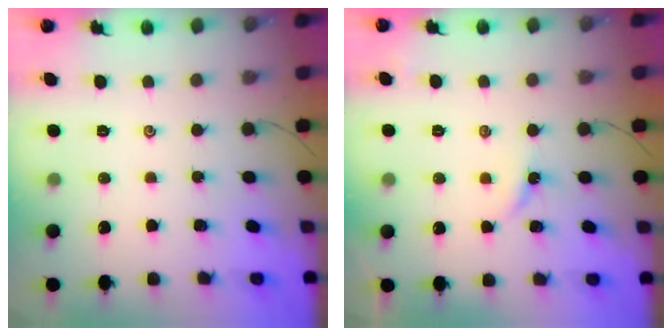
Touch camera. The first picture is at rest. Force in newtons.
{"total": 2.9, "press": 2.9, "slide": 0.3}